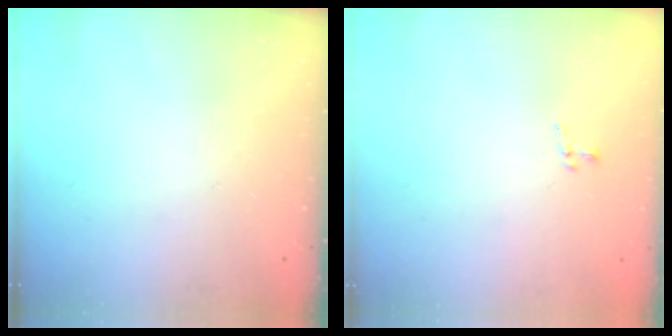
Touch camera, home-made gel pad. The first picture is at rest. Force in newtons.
{"total": 0.8, "press": 0.6, "slide": 0.6}